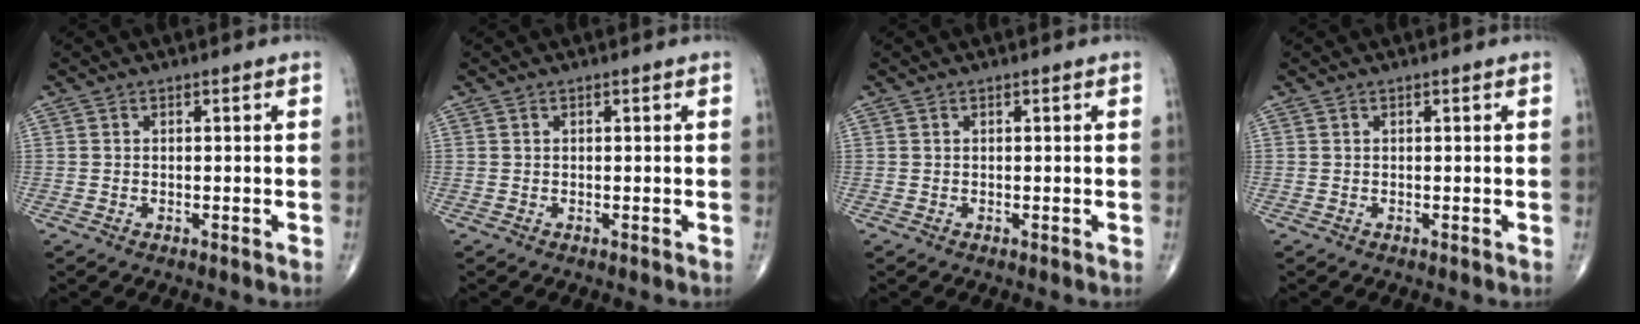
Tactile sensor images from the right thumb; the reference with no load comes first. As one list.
[{"total": 0.0}, {"total": 0.0}, {"total": 0.0}]